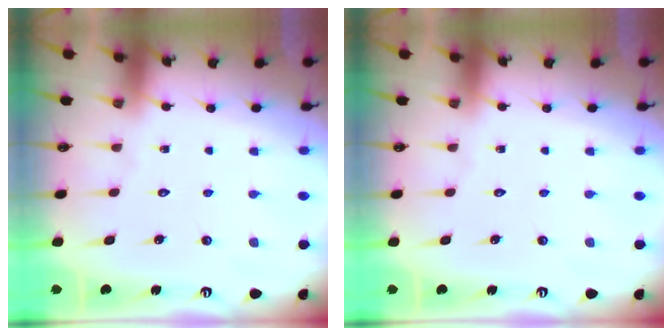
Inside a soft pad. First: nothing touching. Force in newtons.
{"total": 0.0}